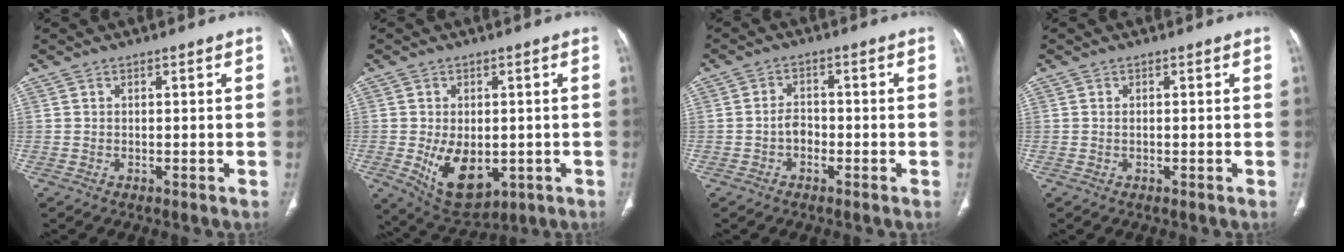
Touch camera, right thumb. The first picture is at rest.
{"total": 10.7, "force": [-2.1, 6.7, 8.1], "torque": [-0.110, -0.010, -0.012]}
{"total": 2.9, "force": [-1.1, 2.1, 1.7], "torque": [-0.017, 0.014, -0.023]}
{"total": 0.5, "force": [0.0, 0.2, 0.4], "torque": [-0.011, 0.000, 0.001]}